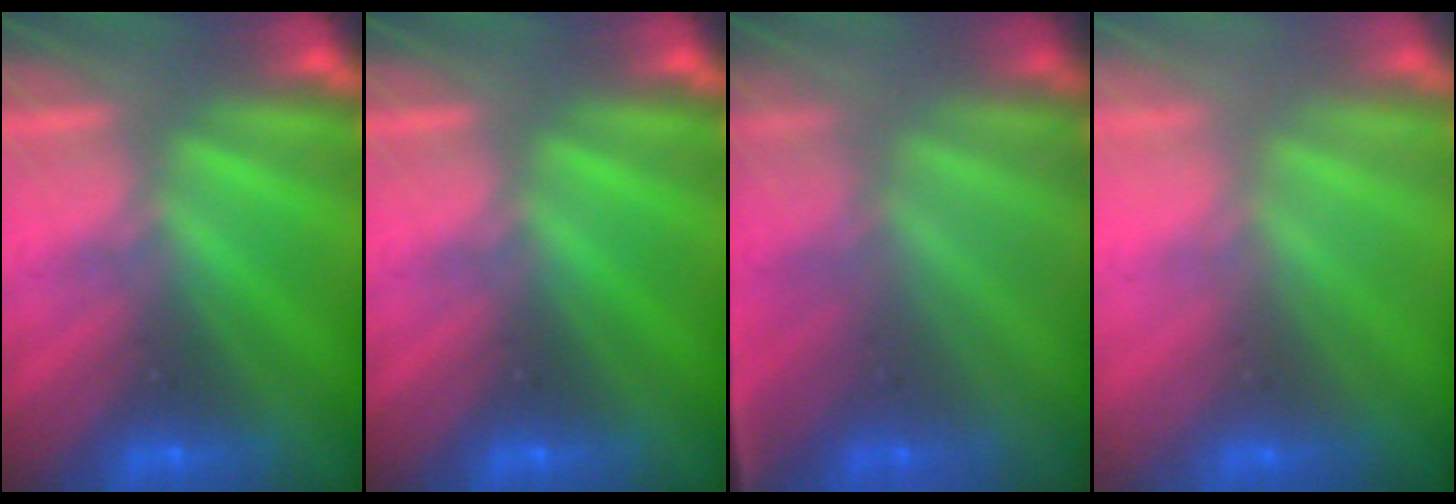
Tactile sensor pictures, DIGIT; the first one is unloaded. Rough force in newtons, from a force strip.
{"total": 0.0}
{"total": 1.2}
{"total": 2.8}